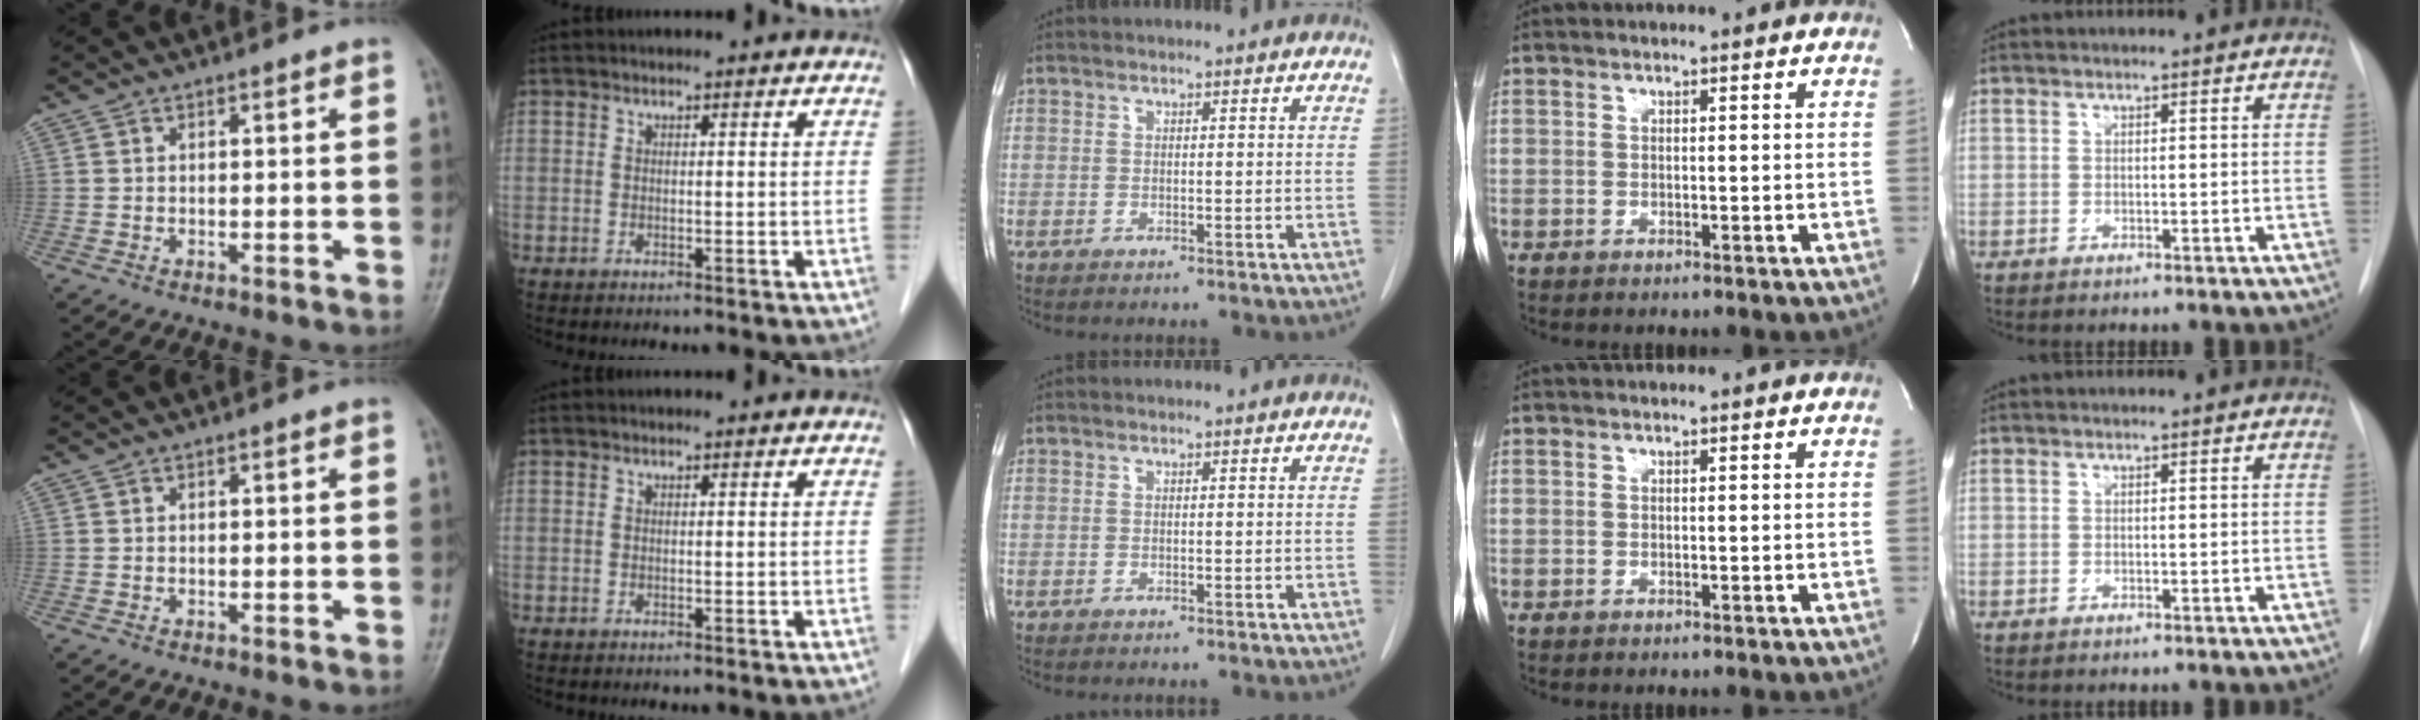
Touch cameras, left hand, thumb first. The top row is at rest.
{}